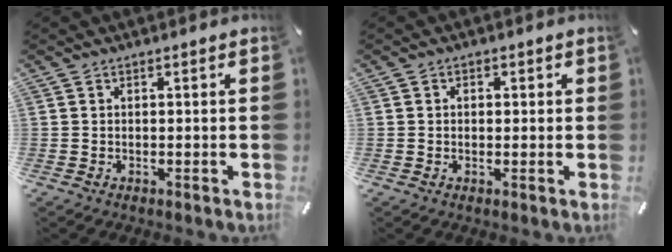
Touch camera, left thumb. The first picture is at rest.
{"total": 1.5, "force": [-0.1, 1.3, 0.6], "torque": [-0.005, 0.005, -0.006]}